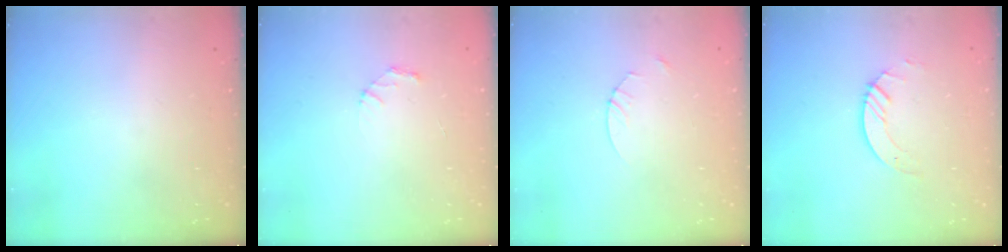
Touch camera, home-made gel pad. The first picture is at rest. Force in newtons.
{"total": 1.9, "press": 1.9, "slide": 0.2}
{"total": 2.5, "press": 2.5, "slide": 0.3}
{"total": 3.2, "press": 3.2, "slide": 0.2}